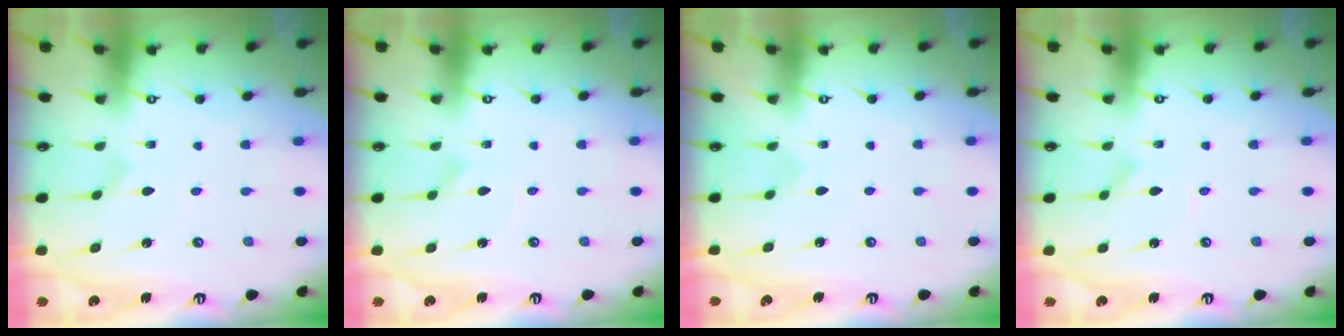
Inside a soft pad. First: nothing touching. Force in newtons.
{"total": 1.7, "press": 1.7, "slide": 0.1}
{"total": 2.7, "press": 2.7, "slide": 0.1}
{"total": 2.1, "press": 2.1, "slide": 0.0}